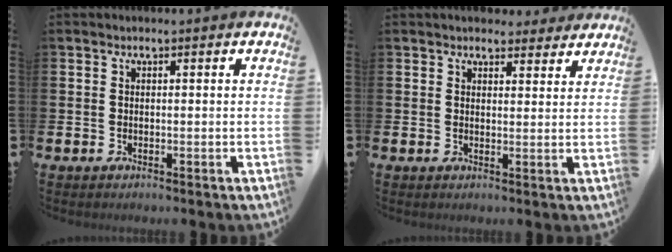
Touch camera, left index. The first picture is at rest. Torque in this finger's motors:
{"motor_torque": [1.01, -1.13, 0.22, 0.10]}